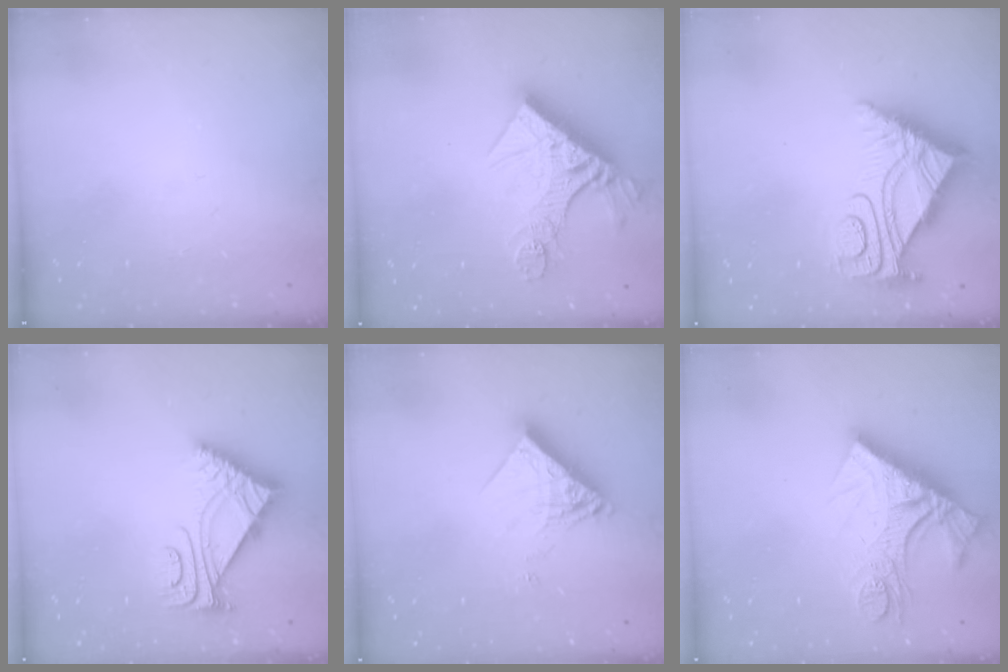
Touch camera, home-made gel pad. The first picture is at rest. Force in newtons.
{"total": 18.6, "press": 18.5, "slide": 2.1}
{"total": 8.9, "press": 8.8, "slide": 0.9}
{"total": 7.4, "press": 7.3, "slide": 1.0}
{"total": 12.3, "press": 12.3, "slide": 0.9}
{"total": 14.2, "press": 14.1, "slide": 1.5}